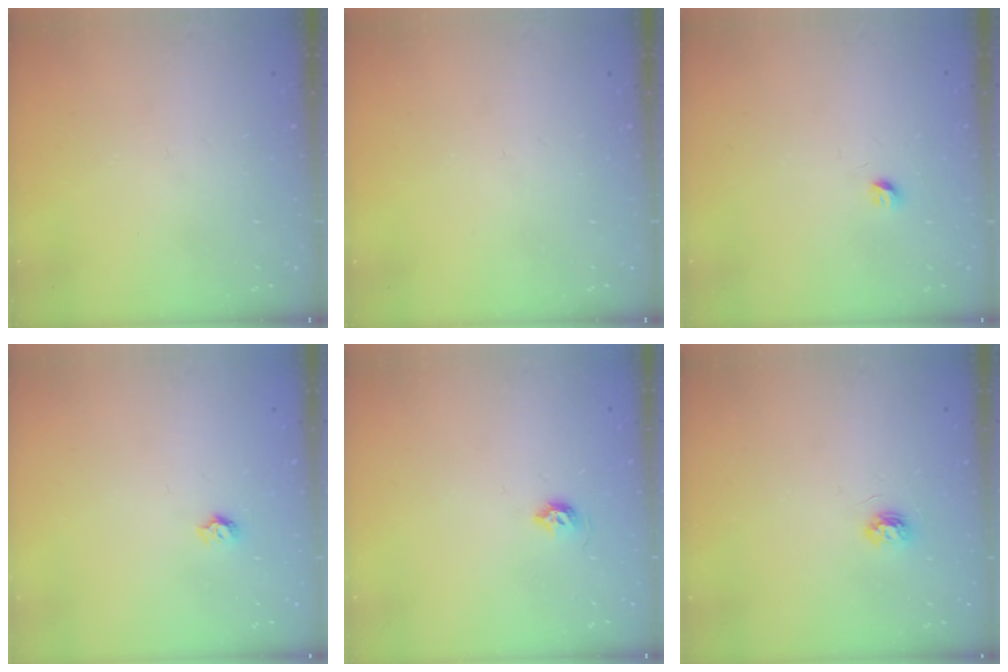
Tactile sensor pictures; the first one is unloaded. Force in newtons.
{"total": 0.0}
{"total": 3.6, "press": 3.5, "slide": 0.6}
{"total": 5.1, "press": 5.1, "slide": 0.4}
{"total": 5.7, "press": 5.7, "slide": 0.7}
{"total": 4.5, "press": 4.4, "slide": 0.5}